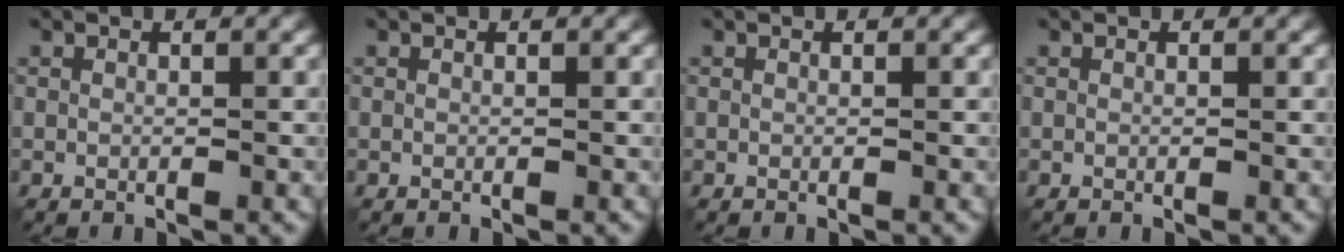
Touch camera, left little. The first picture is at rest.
{"total": 0.0}
{"total": 0.0}
{"total": 0.0}